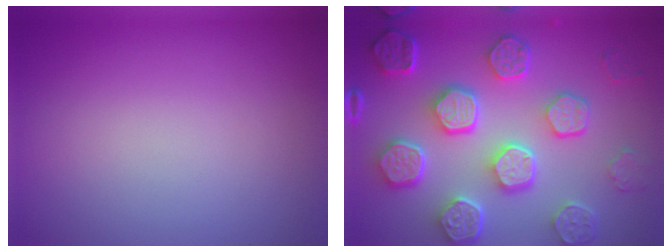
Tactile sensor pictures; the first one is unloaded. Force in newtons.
{"total": 8.5, "press": 6.5, "slide": 5.5}